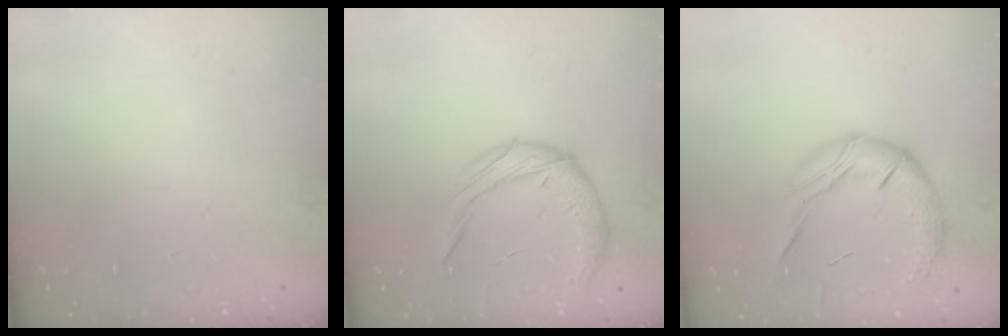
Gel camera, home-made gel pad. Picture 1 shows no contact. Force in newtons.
{"total": 10.8, "press": 10.8, "slide": 0.4}
{"total": 12.1, "press": 12.0, "slide": 1.1}